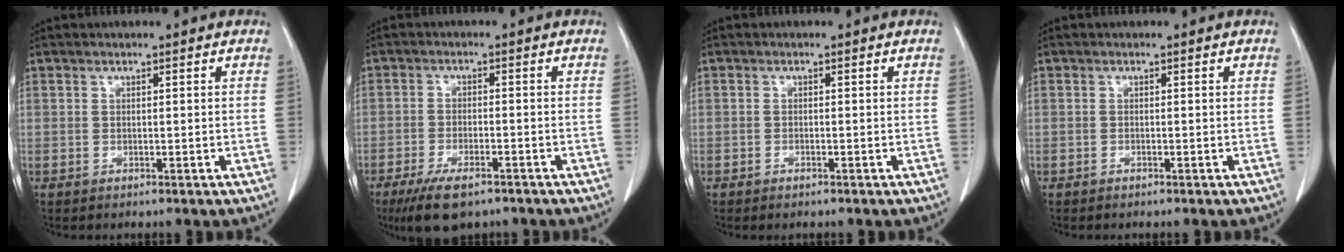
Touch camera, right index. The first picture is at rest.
{"total": 7.5, "force": [-5.2, 2.4, 4.7], "torque": [-0.088, -0.013, -0.086]}
{"total": 0.6, "force": [-0.4, 0.2, 0.4], "torque": [-0.011, -0.001, -0.004]}
{"total": 0.0}